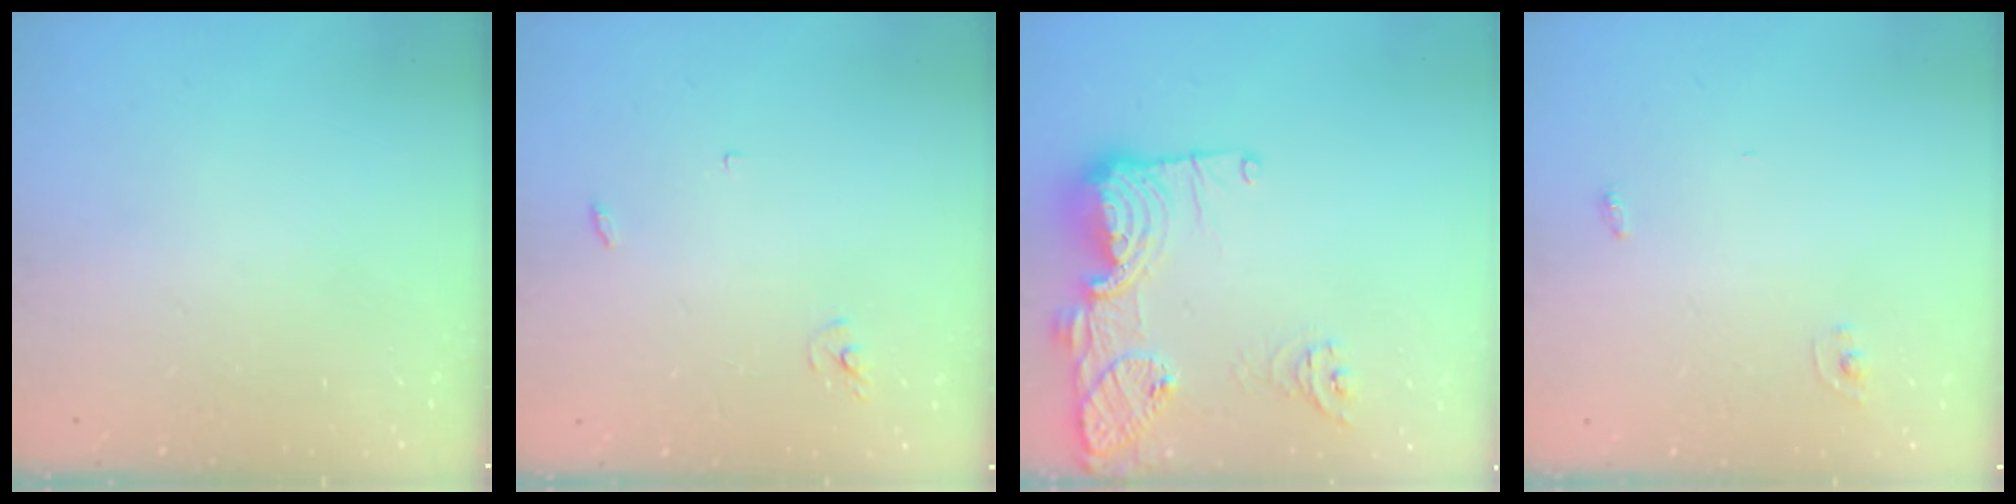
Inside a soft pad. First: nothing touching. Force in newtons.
{"total": 2.5, "press": 2.5, "slide": 0.1}
{"total": 19.0, "press": 18.0, "slide": 5.9}
{"total": 2.4, "press": 2.4, "slide": 0.2}